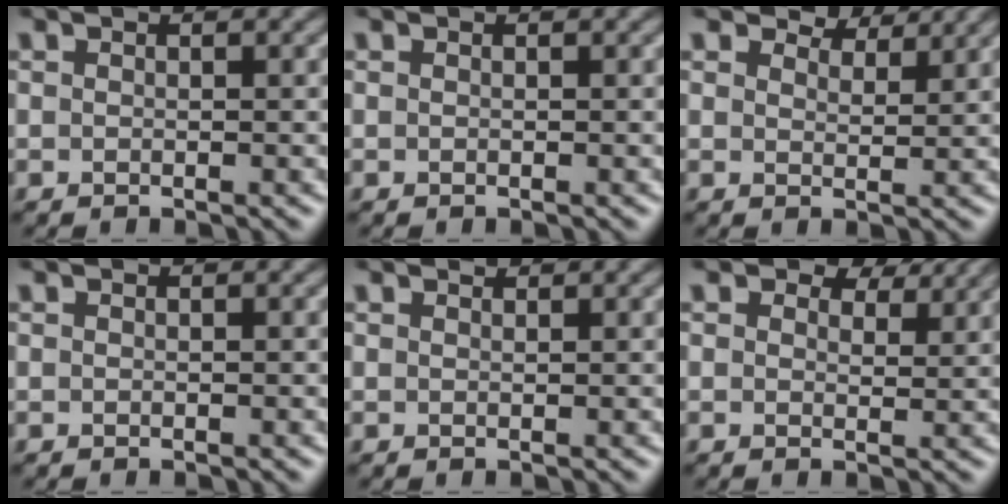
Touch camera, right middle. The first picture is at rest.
{"total": 0.0}
{"total": 3.4, "force": [3.3, 0.7, 0.7], "torque": [-0.023, 0.000, 0.045]}
{"total": 0.0}
{"total": 0.6, "force": [0.6, -0.1, -0.2], "torque": [0.000, -0.001, 0.012]}
{"total": 3.8, "force": [2.9, 1.7, 1.7], "torque": [-0.034, -0.001, 0.037]}